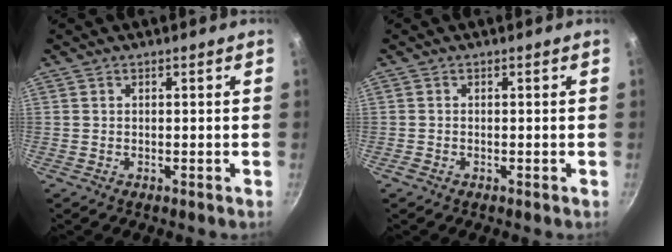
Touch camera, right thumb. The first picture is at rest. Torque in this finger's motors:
{"motor_torque": [0.19, 0.00, 0.01, -0.23, -0.02]}